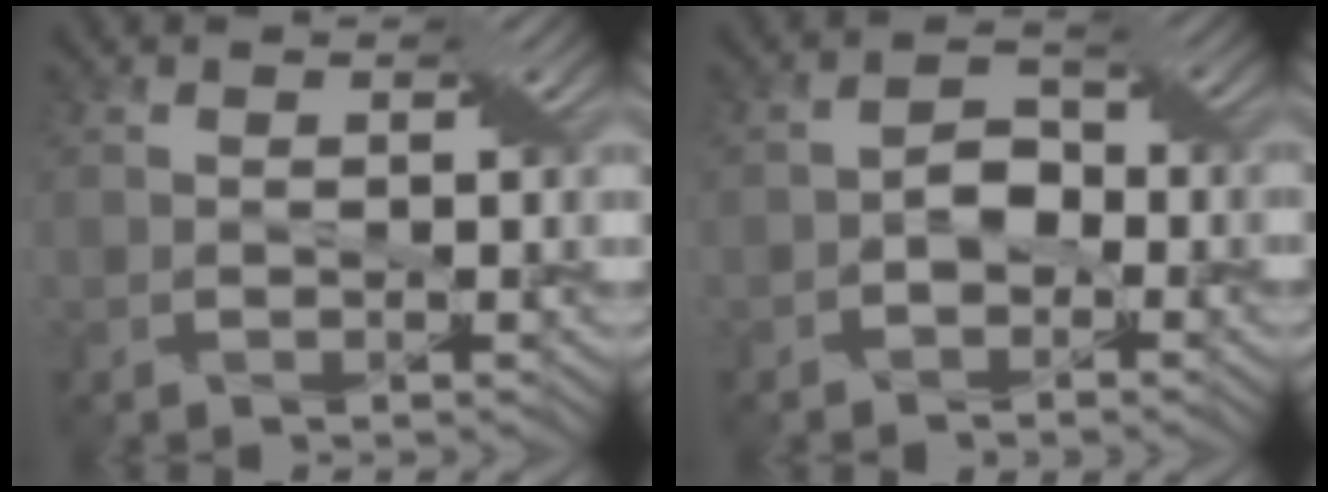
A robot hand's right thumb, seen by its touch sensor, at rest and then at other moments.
{"total": 3.1, "force": [-1.3, 2.2, 1.8], "torque": [-0.032, 0.010, -0.028]}